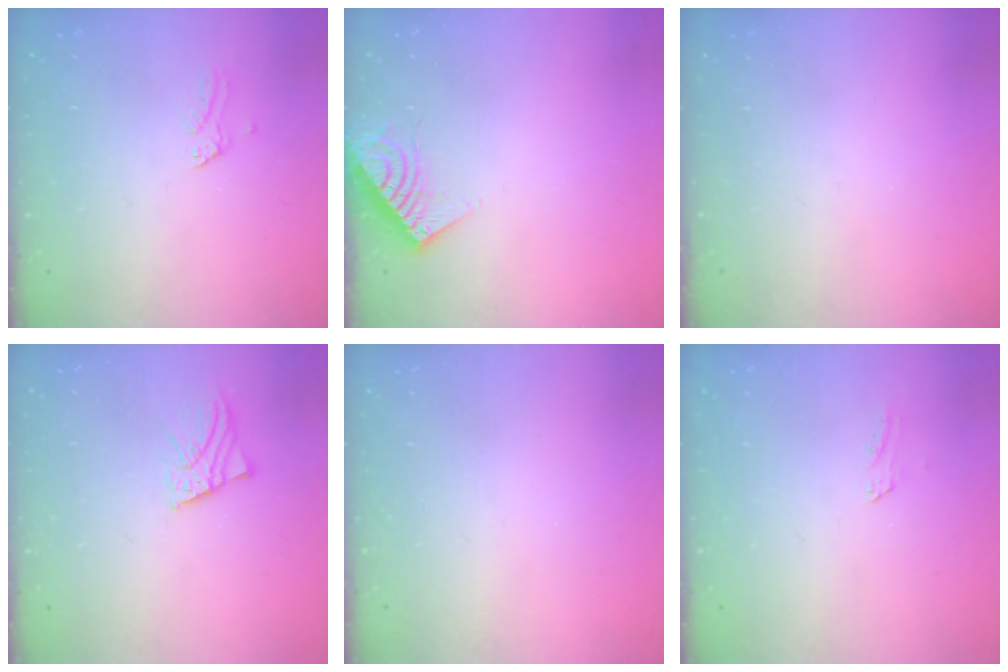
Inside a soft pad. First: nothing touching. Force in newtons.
{"total": 6.6, "press": 6.6, "slide": 0.6}
{"total": 0.0}
{"total": 2.5, "press": 2.5, "slide": 0.3}
{"total": 3.0, "press": 3.0, "slide": 0.3}
{"total": 1.5, "press": 1.4, "slide": 0.1}